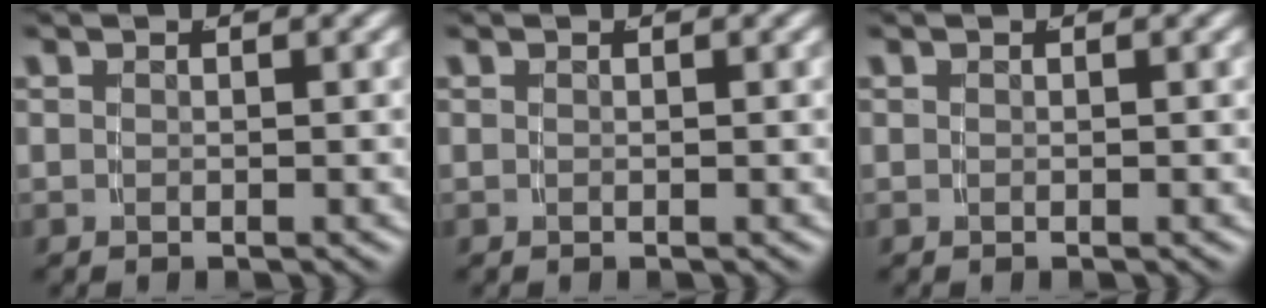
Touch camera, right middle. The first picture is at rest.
{"total": 0.0}
{"total": 0.0}